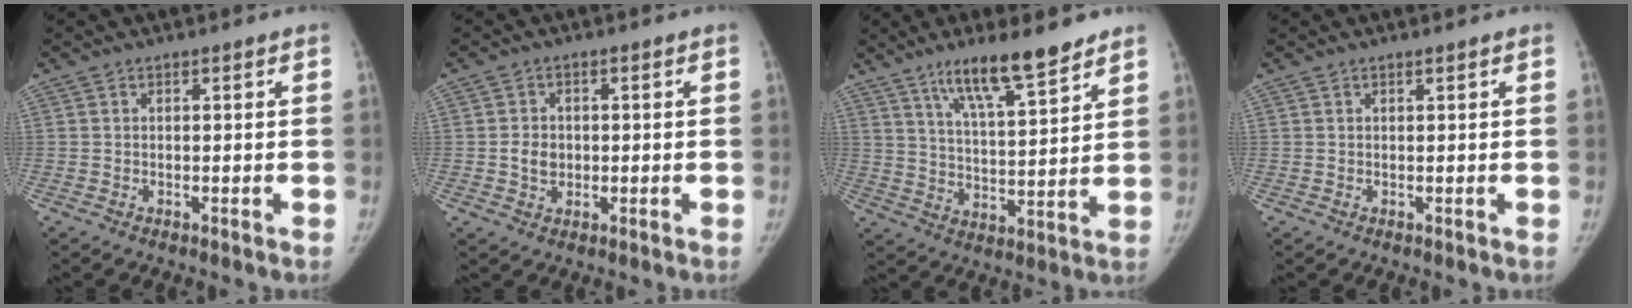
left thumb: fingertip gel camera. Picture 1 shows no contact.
{"total": 3.6, "force": [-0.1, 3.1, 1.9], "torque": [-0.020, 0.002, 0.000]}
{"total": 13.4, "force": [9.4, 2.9, 9.0], "torque": [-0.131, -0.053, 0.165]}
{"total": 0.0}